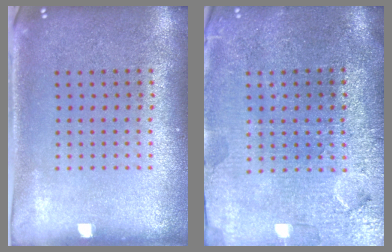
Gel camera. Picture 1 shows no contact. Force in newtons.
{"total": 3.8, "press": 3.4, "slide": 1.6}